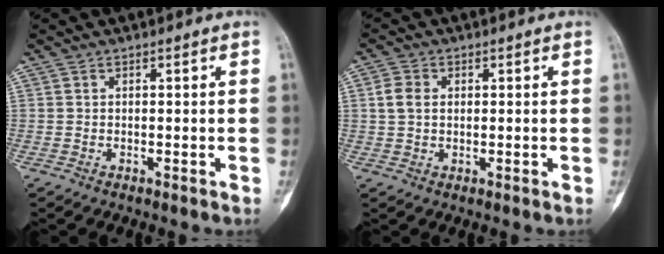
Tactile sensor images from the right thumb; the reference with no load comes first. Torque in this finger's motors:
{"motor_torque": [0.27, 0.37, 0.65, 0.04, -0.02]}